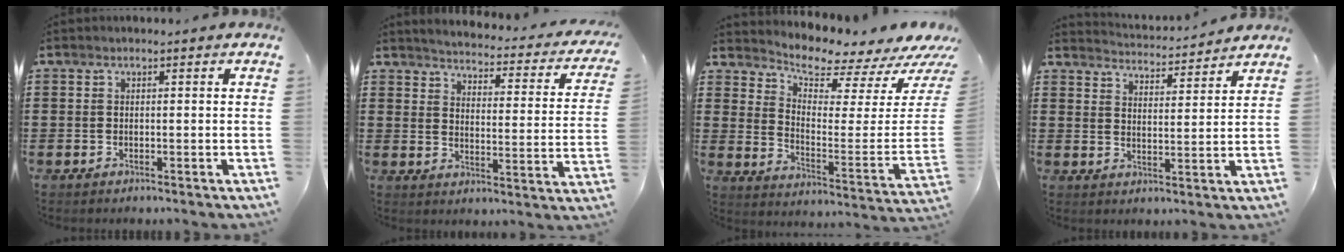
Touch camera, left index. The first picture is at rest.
{"total": 3.0, "force": [2.8, -0.5, 0.7], "torque": [-0.035, -0.034, 0.041]}
{"total": 5.1, "force": [4.9, 0.7, 1.4], "torque": [-0.045, -0.058, 0.076]}
{"total": 3.7, "force": [3.7, -0.6, 0.2], "torque": [-0.020, -0.030, 0.062]}